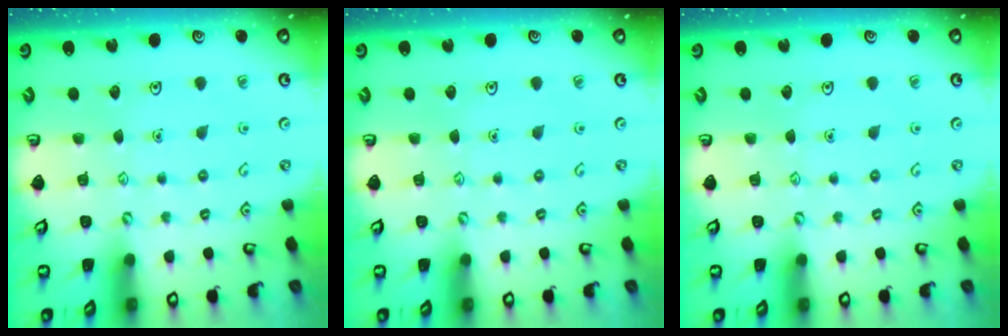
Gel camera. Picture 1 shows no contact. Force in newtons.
{"total": 0.0}
{"total": 0.0}